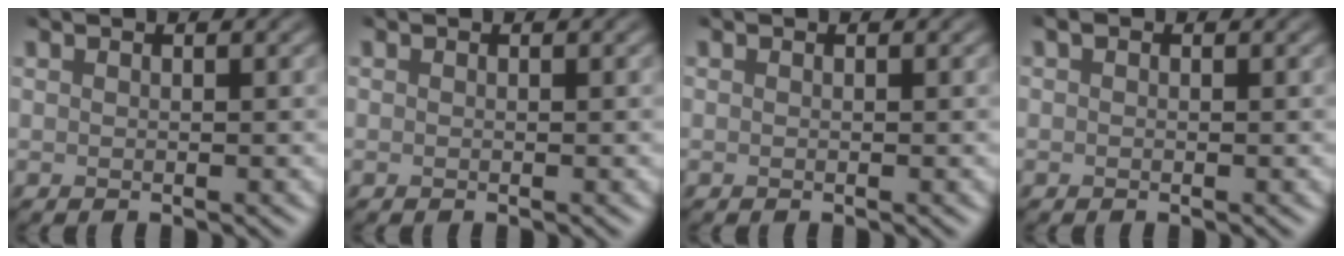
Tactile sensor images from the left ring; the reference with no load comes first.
{"total": 0.0}
{"total": 0.0}
{"total": 0.8, "force": [-0.7, -0.1, -0.4], "torque": [0.001, -0.005, -0.004]}